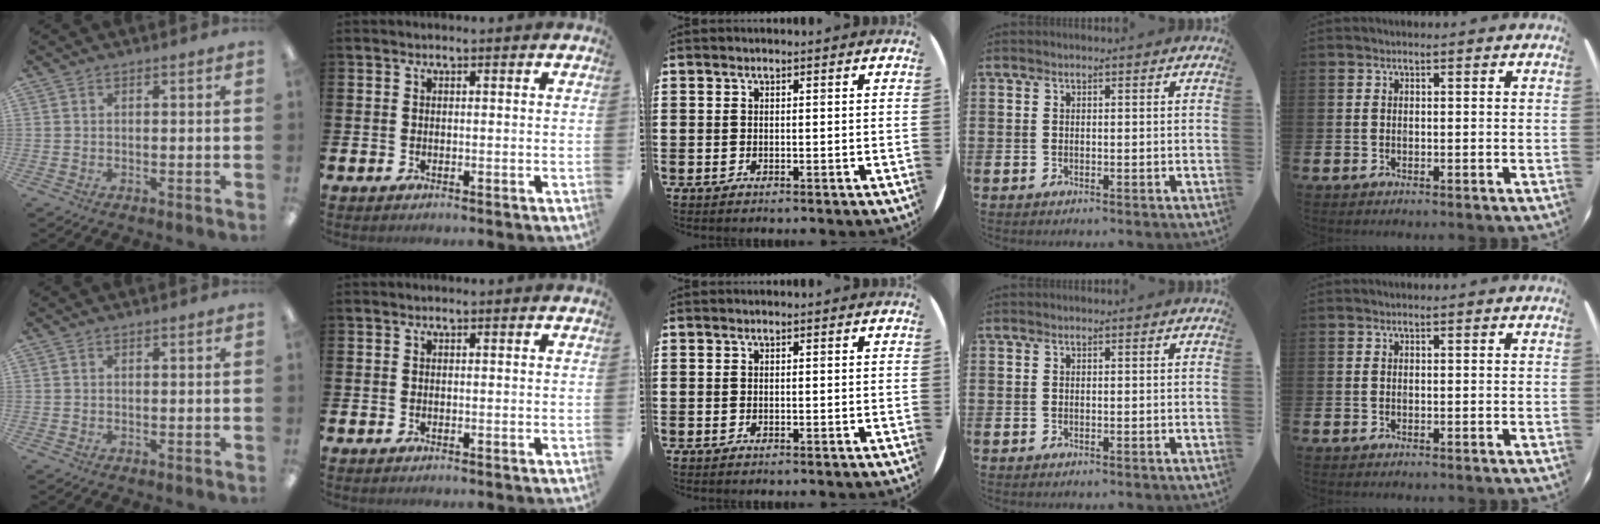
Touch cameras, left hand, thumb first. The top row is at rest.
{}